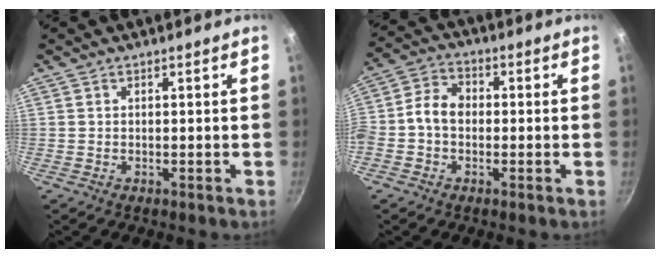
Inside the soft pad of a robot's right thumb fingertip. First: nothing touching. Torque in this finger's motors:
{"motor_torque": [1.58, 1.76, 1.19, -0.27, 0.11]}